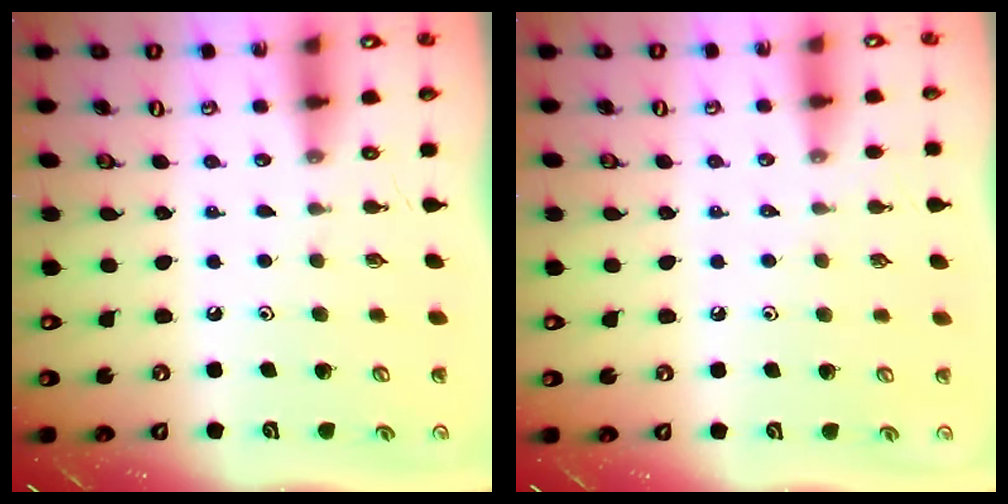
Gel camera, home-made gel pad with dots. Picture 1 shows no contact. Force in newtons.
{"total": 1.8, "press": 1.7, "slide": 0.4}